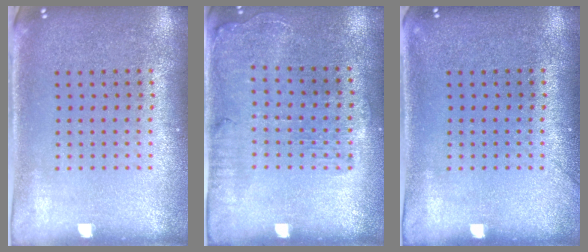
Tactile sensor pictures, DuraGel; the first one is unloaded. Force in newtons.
{"total": 1.4, "press": 1.3, "slide": 0.5}
{"total": 0.7, "press": 0.7, "slide": 0.1}